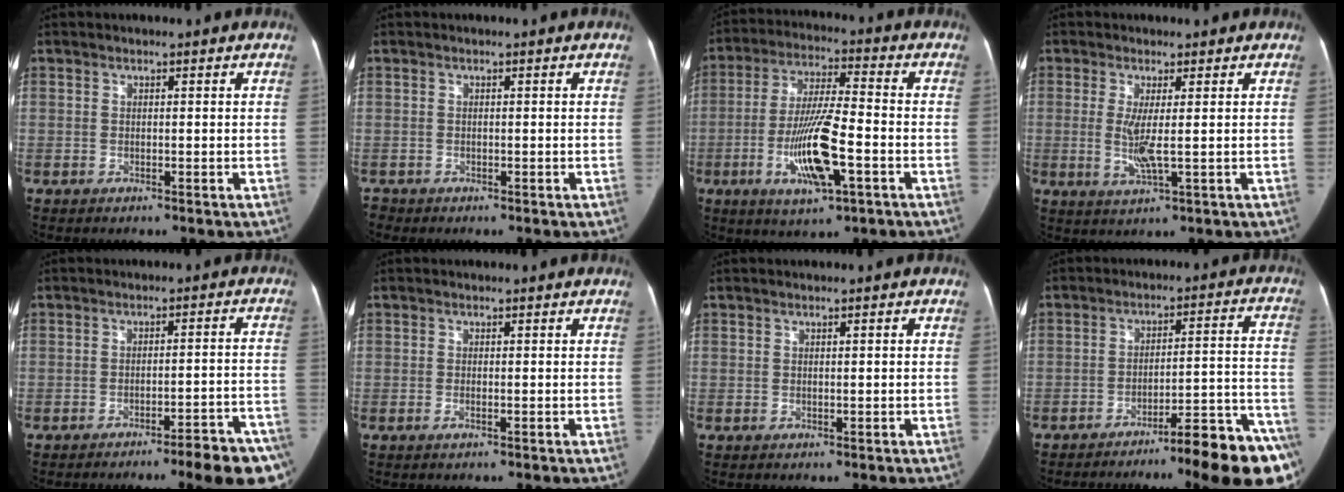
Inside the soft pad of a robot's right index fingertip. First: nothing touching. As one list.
[{"total": 1.7, "force": [-1.1, 1.2, 0.0], "torque": [-0.003, 0.002, -0.020]}, {"total": 13.0, "force": [-4.2, 2.4, 12.1], "torque": [-0.238, -0.005, -0.072]}, {"total": 4.4, "force": [-0.1, 0.4, 4.4], "torque": [-0.092, -0.009, 0.002]}, {"total": 11.7, "force": [-8.8, 1.1, 7.6], "torque": [-0.046, 0.034, -0.114]}, {"total": 1.0, "force": [-0.5, 0.4, 0.8], "torque": [-0.015, 0.000, -0.007]}, {"total": 0.6, "force": [0.0, 0.2, 0.6], "torque": [-0.014, 0.006, 0.003]}, {"total": 17.4, "force": [-12.7, -0.1, 11.9], "torque": [-0.080, 0.036, -0.186]}]